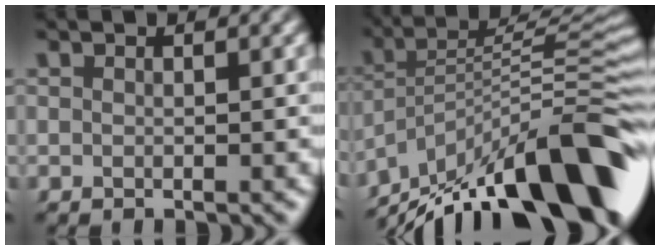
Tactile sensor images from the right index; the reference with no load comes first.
{"total": 12.7, "force": [-7.2, 5.5, 8.9], "torque": [-0.131, -0.014, -0.106]}